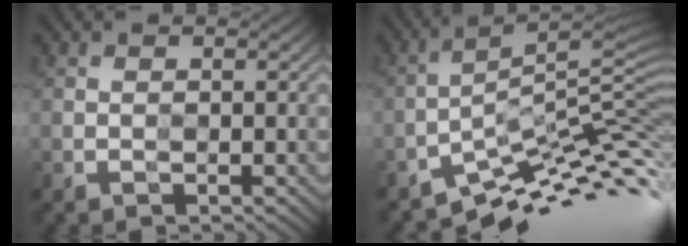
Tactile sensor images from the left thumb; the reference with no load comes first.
{"total": 10.9, "force": [-6.5, 2.2, 8.4], "torque": [-0.139, 0.004, -0.117]}